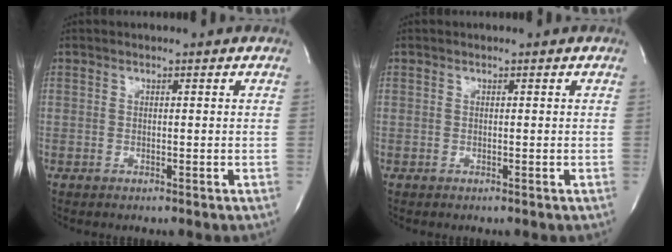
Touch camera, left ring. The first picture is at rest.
{"total": 0.0}